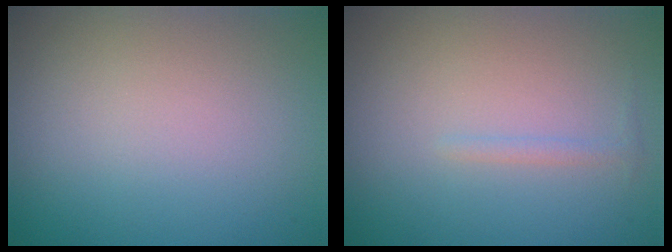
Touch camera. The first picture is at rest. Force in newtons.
{"total": 0.7, "press": 0.7, "slide": 0.0}